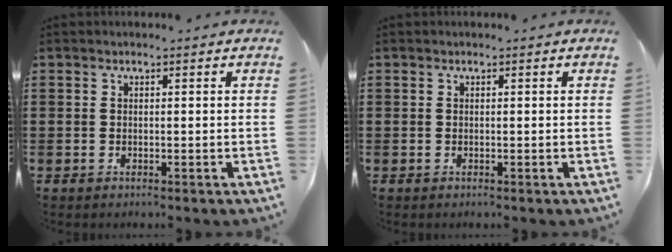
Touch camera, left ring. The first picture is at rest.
{"total": 0.0}